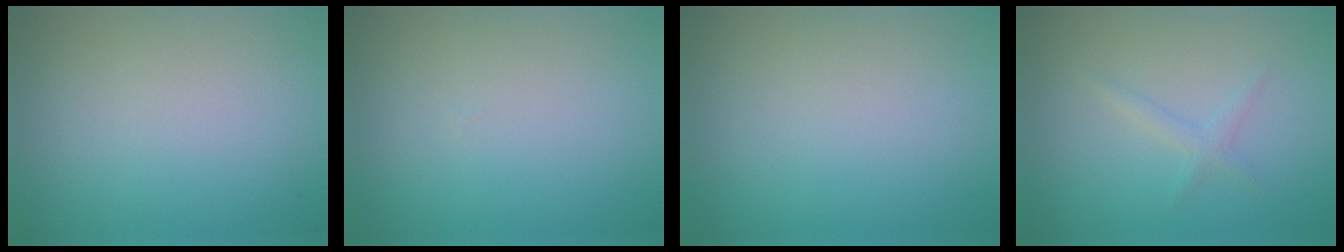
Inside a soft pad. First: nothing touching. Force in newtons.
{"total": 0.0}
{"total": 0.0}
{"total": 1.2, "press": 1.2, "slide": 0.0}